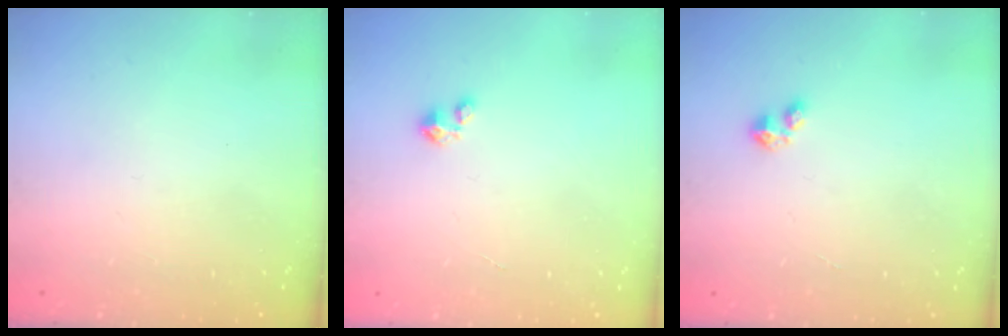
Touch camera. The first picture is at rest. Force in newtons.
{"total": 2.1, "press": 2.1, "slide": 0.2}
{"total": 2.7, "press": 2.7, "slide": 0.4}